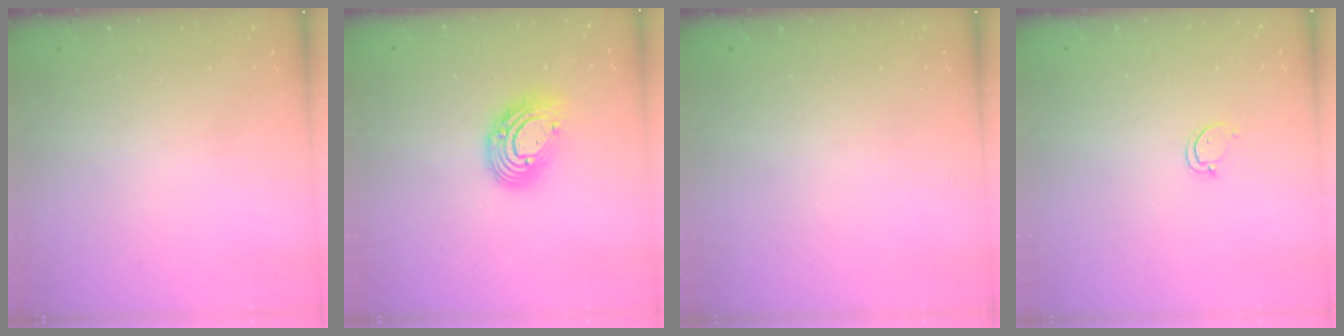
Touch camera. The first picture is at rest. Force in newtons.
{"total": 12.0, "press": 11.9, "slide": 1.0}
{"total": 0.0}
{"total": 2.5, "press": 2.5, "slide": 0.3}